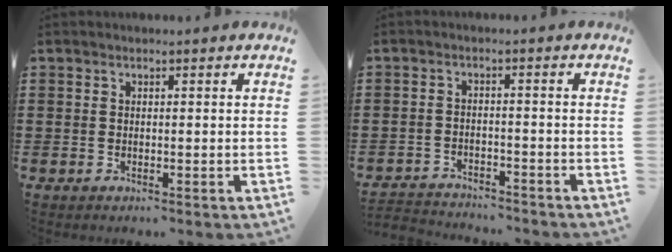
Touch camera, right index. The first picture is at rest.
{"total": 2.8, "force": [-2.8, 0.1, -0.2], "torque": [-0.007, -0.004, -0.061]}